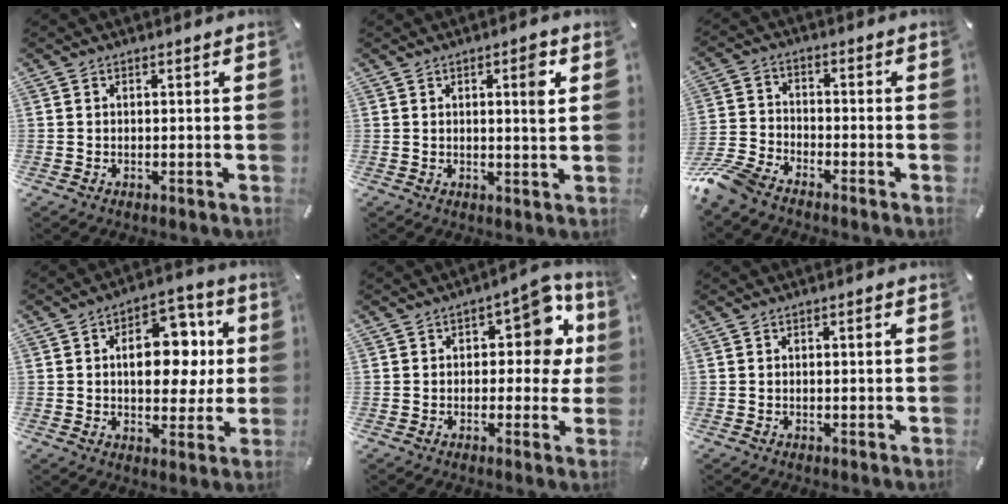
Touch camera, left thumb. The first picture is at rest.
{"total": 5.3, "force": [1.8, 1.2, 4.8], "torque": [-0.057, -0.012, 0.019]}
{"total": 8.5, "force": [-7.2, 2.9, 3.3], "torque": [-0.092, 0.020, -0.147]}
{"total": 14.2, "force": [2.2, 9.6, 10.2], "torque": [-0.123, -0.005, 0.035]}
{"total": 10.6, "force": [3.6, 5.9, 8.1], "torque": [-0.087, -0.013, 0.053]}
{"total": 1.0, "force": [0.2, 0.3, 0.9], "torque": [-0.018, 0.003, 0.003]}